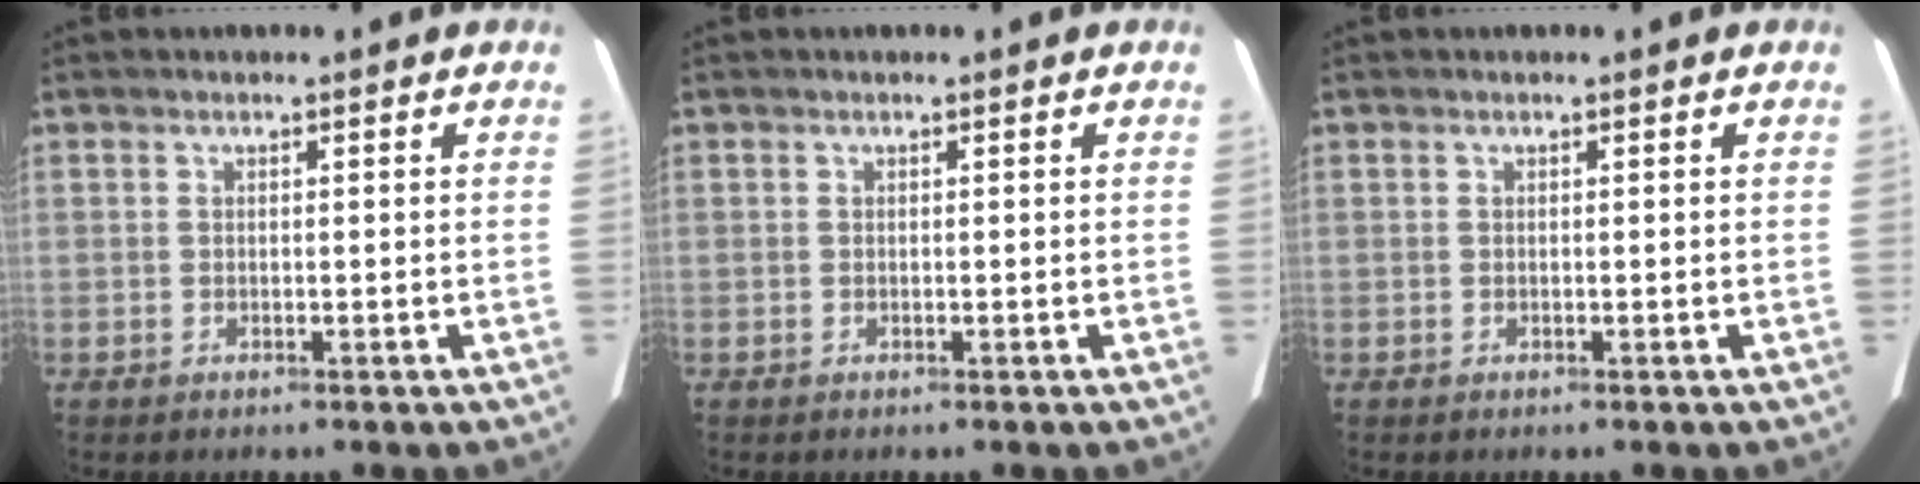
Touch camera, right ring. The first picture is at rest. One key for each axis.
{"total": 0.0}
{"total": 0.0}